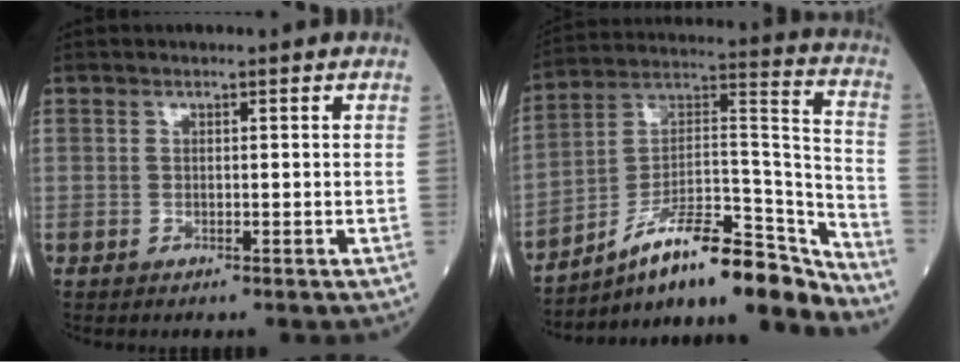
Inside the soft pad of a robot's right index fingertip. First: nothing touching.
{"total": 20.3, "force": [-15.5, 4.2, 12.5], "torque": [-0.159, 0.050, -0.248]}